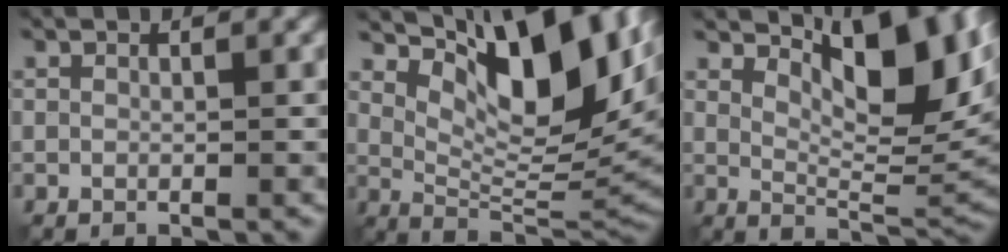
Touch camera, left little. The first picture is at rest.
{"total": 12.8, "force": [5.6, 4.6, 10.5], "torque": [-0.155, 0.006, 0.100]}
{"total": 10.2, "force": [4.4, 3.6, 8.5], "torque": [-0.122, 0.002, 0.077]}